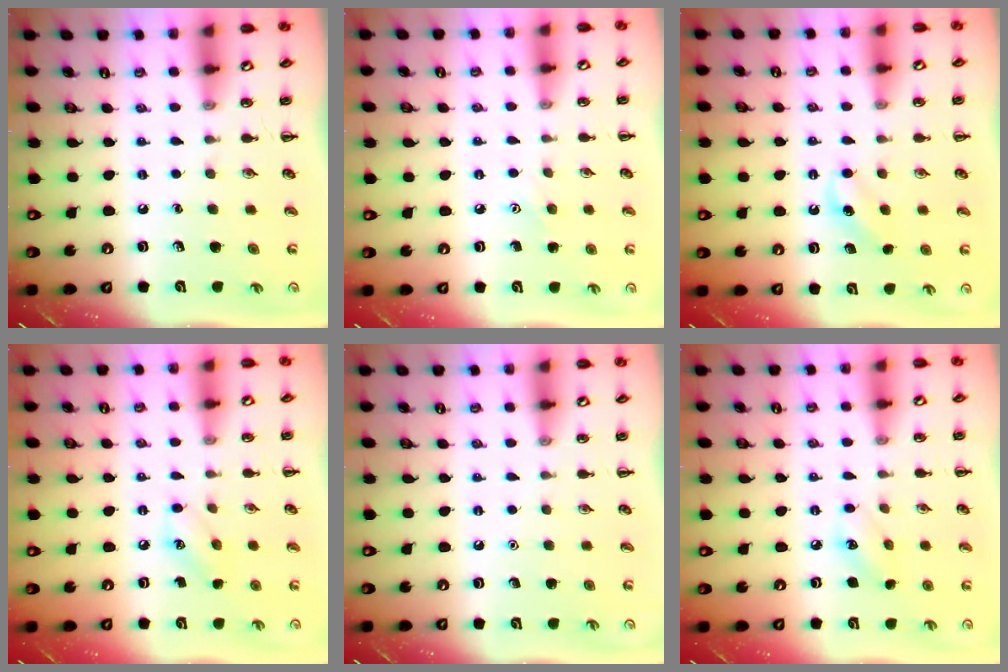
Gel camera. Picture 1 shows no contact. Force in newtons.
{"total": 3.9, "press": 3.8, "slide": 0.9}
{"total": 7.1, "press": 6.9, "slide": 1.6}
{"total": 6.8, "press": 6.7, "slide": 1.3}
{"total": 1.5, "press": 1.5, "slide": 0.1}
{"total": 6.3, "press": 6.2, "slide": 1.4}